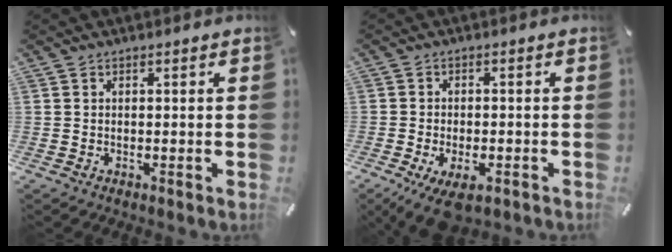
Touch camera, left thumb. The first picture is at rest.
{"total": 5.7, "force": [-2.8, 2.8, 4.1], "torque": [-0.082, 0.005, -0.048]}